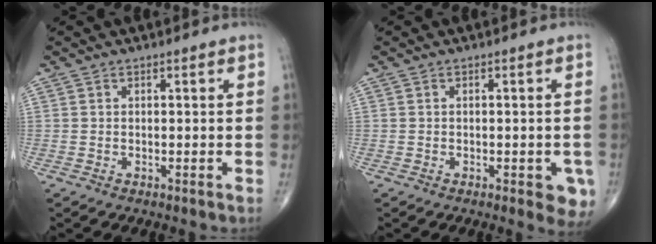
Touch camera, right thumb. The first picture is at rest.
{"total": 4.8, "force": [-1.9, 2.0, 4.0], "torque": [-0.023, -0.004, -0.020]}